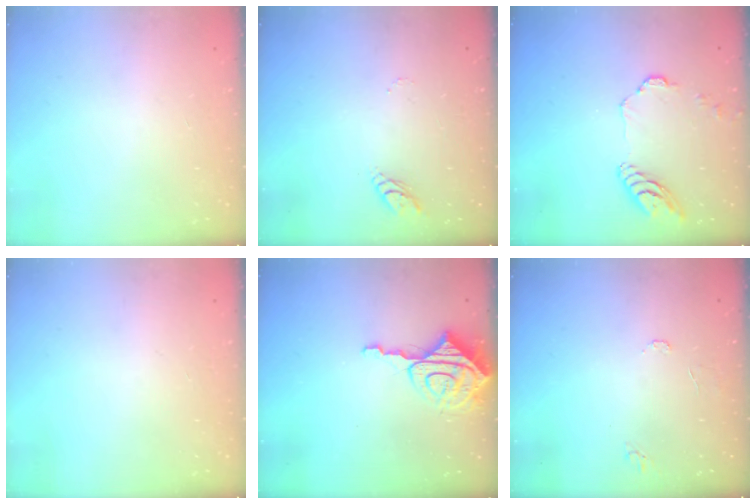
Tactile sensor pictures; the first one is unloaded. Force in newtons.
{"total": 4.6, "press": 4.6, "slide": 0.4}
{"total": 10.8, "press": 10.7, "slide": 1.0}
{"total": 0.0}
{"total": 9.6, "press": 9.5, "slide": 1.0}
{"total": 4.9, "press": 4.9, "slide": 0.4}